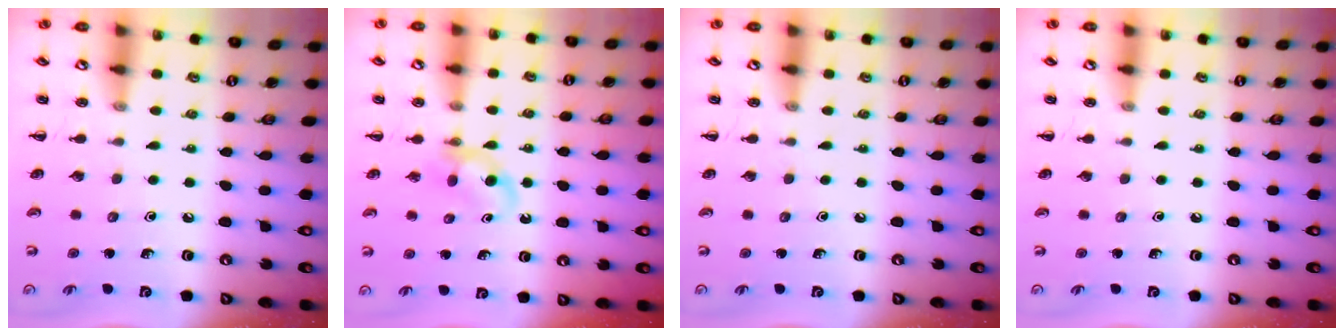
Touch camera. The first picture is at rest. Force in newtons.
{"total": 3.8, "press": 3.6, "slide": 1.3}
{"total": 0.0}
{"total": 0.0}